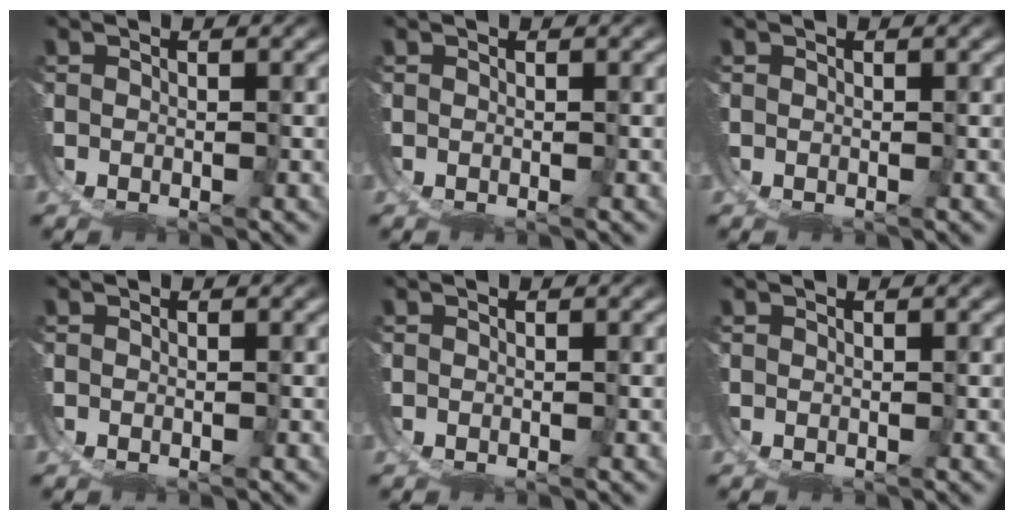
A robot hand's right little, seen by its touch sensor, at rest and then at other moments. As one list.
[{"total": 0.0}, {"total": 0.0}, {"total": 0.0}, {"total": 0.0}, {"total": 0.0}]